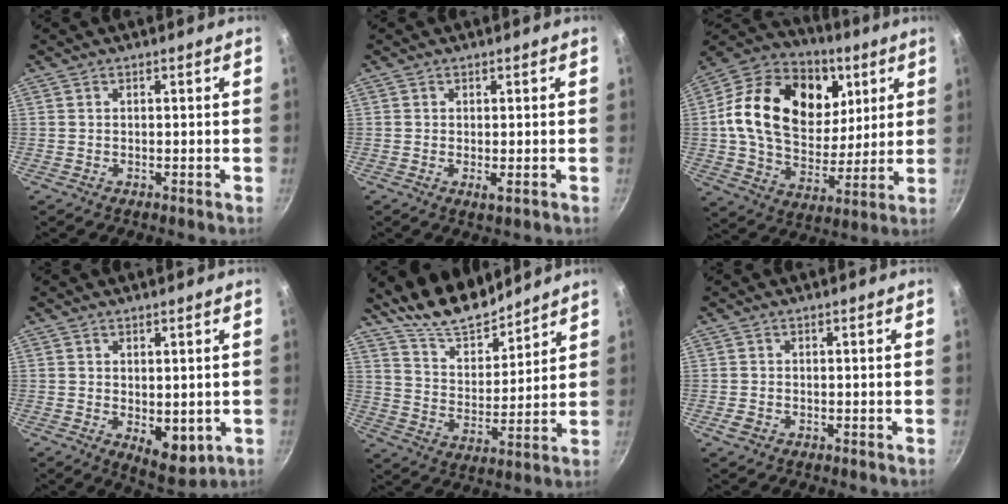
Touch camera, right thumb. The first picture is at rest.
{"total": 1.4, "force": [-0.2, 0.4, 1.3], "torque": [-0.025, -0.006, -0.004]}
{"total": 25.9, "force": [7.1, 18.0, 17.2], "torque": [-0.277, -0.013, 0.112]}
{"total": 6.8, "force": [-0.6, 3.9, 5.5], "torque": [-0.058, -0.019, 0.002]}
{"total": 12.0, "force": [10.8, 3.7, 3.6], "torque": [-0.037, -0.083, 0.195]}
{"total": 1.6, "force": [-0.7, 1.2, 0.8], "torque": [-0.012, 0.003, -0.012]}